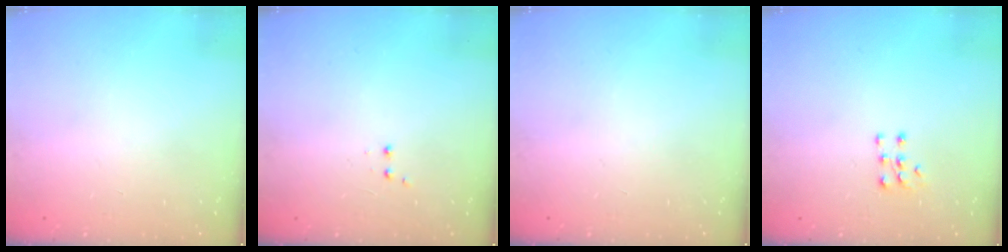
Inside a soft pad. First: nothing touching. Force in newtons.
{"total": 2.0, "press": 1.8, "slide": 0.9}
{"total": 0.0}
{"total": 5.0, "press": 5.0, "slide": 0.6}